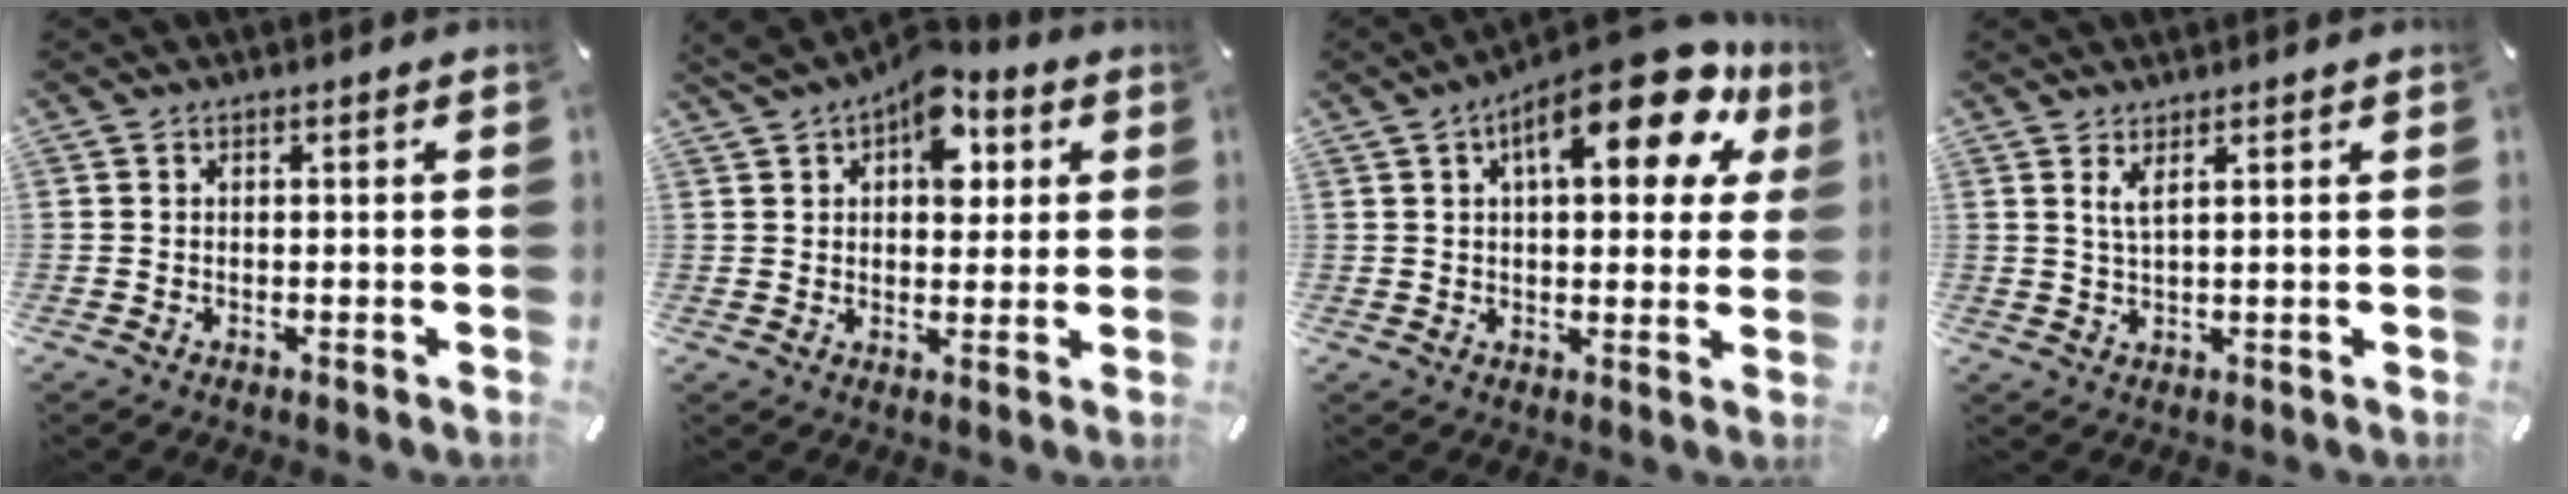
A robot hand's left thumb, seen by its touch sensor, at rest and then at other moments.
{"total": 10.8, "force": [5.0, 6.5, 7.0], "torque": [-0.090, -0.019, 0.085]}
{"total": 19.2, "force": [9.3, 7.0, 15.2], "torque": [-0.219, -0.038, 0.143]}
{"total": 3.0, "force": [1.8, 0.3, 2.3], "torque": [-0.050, 0.000, 0.031]}